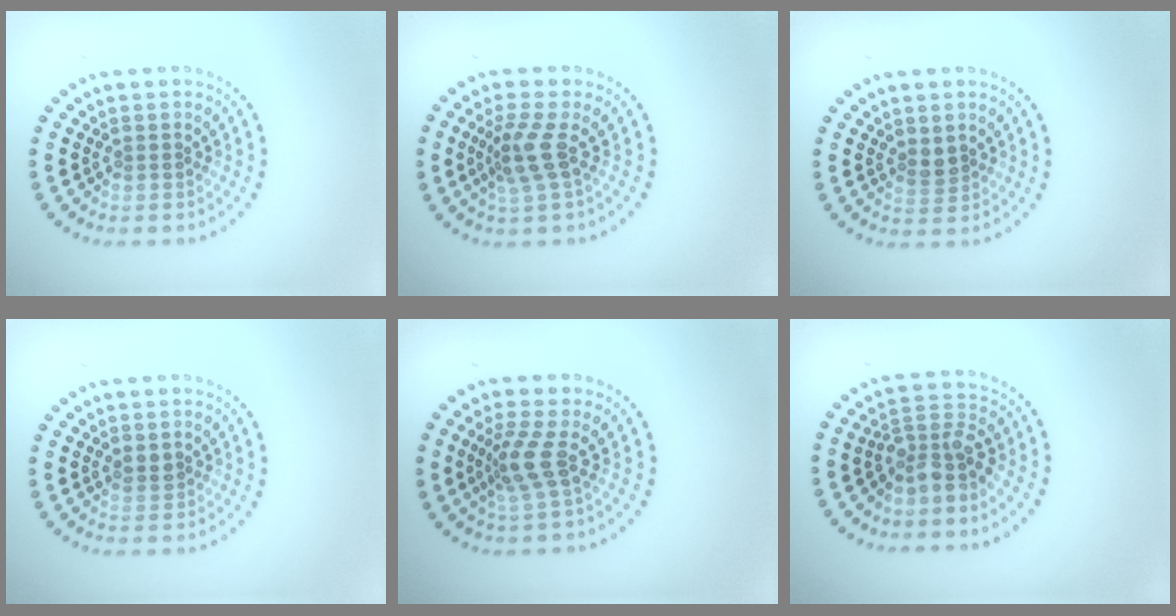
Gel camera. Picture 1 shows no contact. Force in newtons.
{"total": 2.9, "press": 2.2, "slide": 1.8}
{"total": 1.4, "press": 1.2, "slide": 0.6}
{"total": 1.1, "press": 1.0, "slide": 0.5}
{"total": 2.8, "press": 2.0, "slide": 2.0}
{"total": 3.5, "press": 2.9, "slide": 2.1}